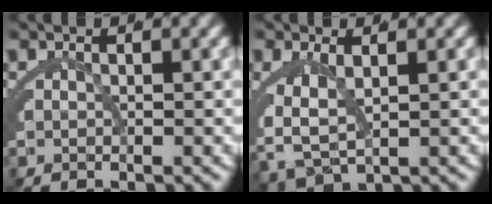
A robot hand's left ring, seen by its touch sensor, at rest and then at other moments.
{"total": 3.7, "force": [0.3, 2.2, 2.9], "torque": [-0.080, -0.016, 0.021]}